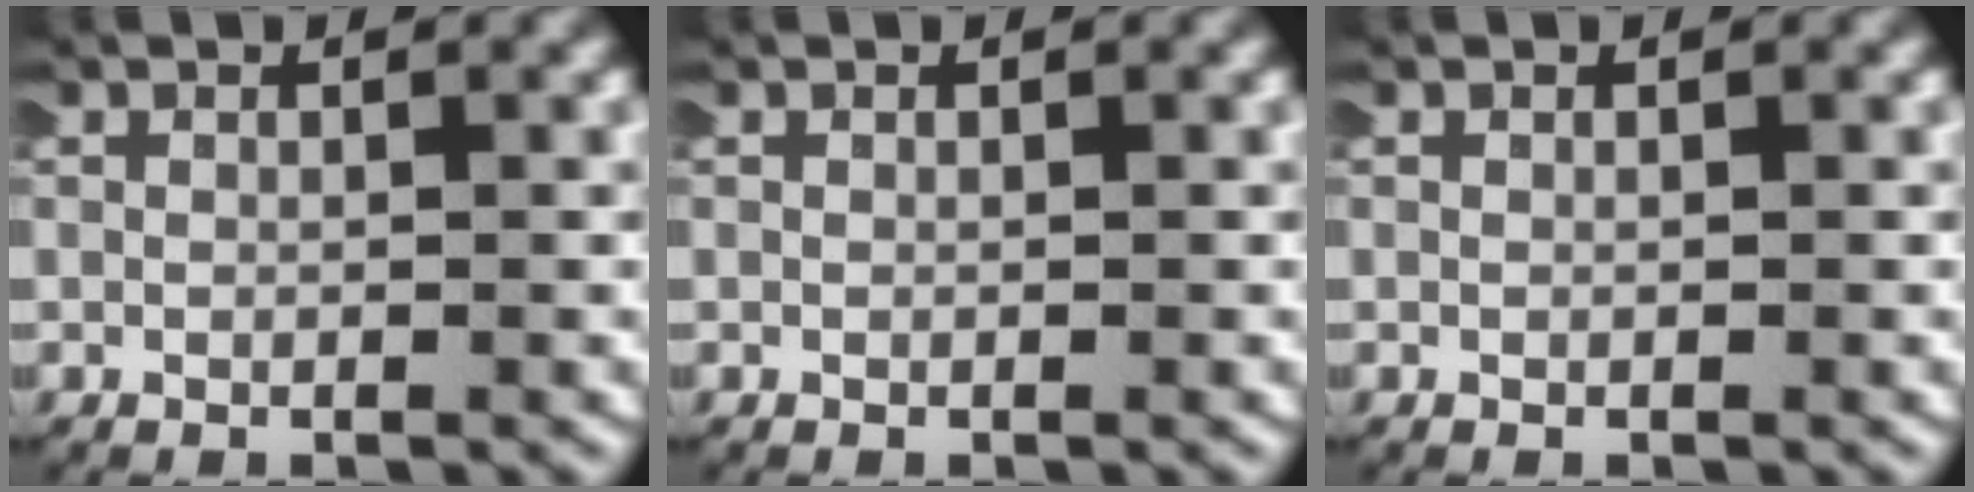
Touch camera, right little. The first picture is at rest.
{"total": 0.0}
{"total": 0.0}